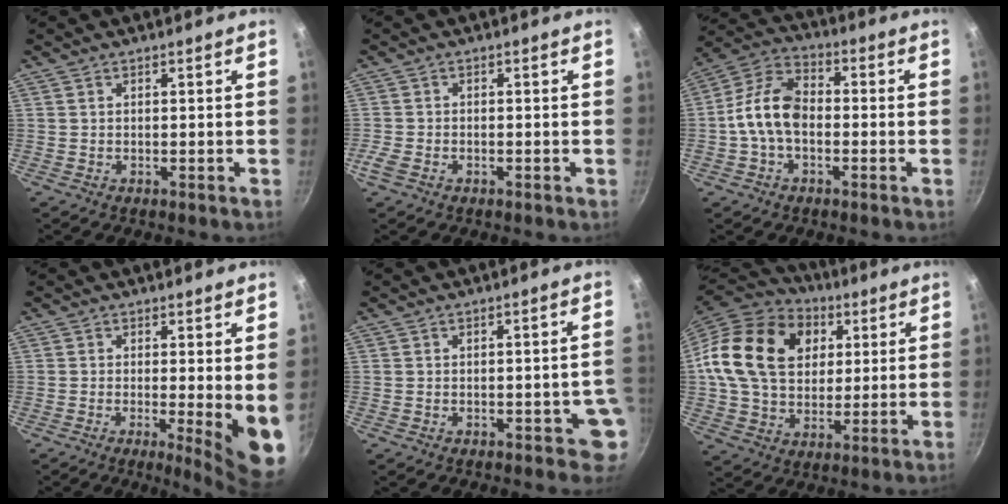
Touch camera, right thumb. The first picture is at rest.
{"total": 2.7, "force": [-1.4, 1.7, 1.7], "torque": [-0.044, 0.002, -0.031]}
{"total": 10.9, "force": [-1.3, 7.0, 8.3], "torque": [-0.140, 0.039, -0.044]}
{"total": 8.2, "force": [-0.8, 1.5, 8.1], "torque": [-0.102, -0.020, -0.009]}
{"total": 3.8, "force": [-1.1, 2.1, 2.9], "torque": [-0.011, 0.012, -0.014]}
{"total": 22.3, "force": [5.8, 16.5, 13.8], "torque": [-0.219, 0.009, 0.098]}